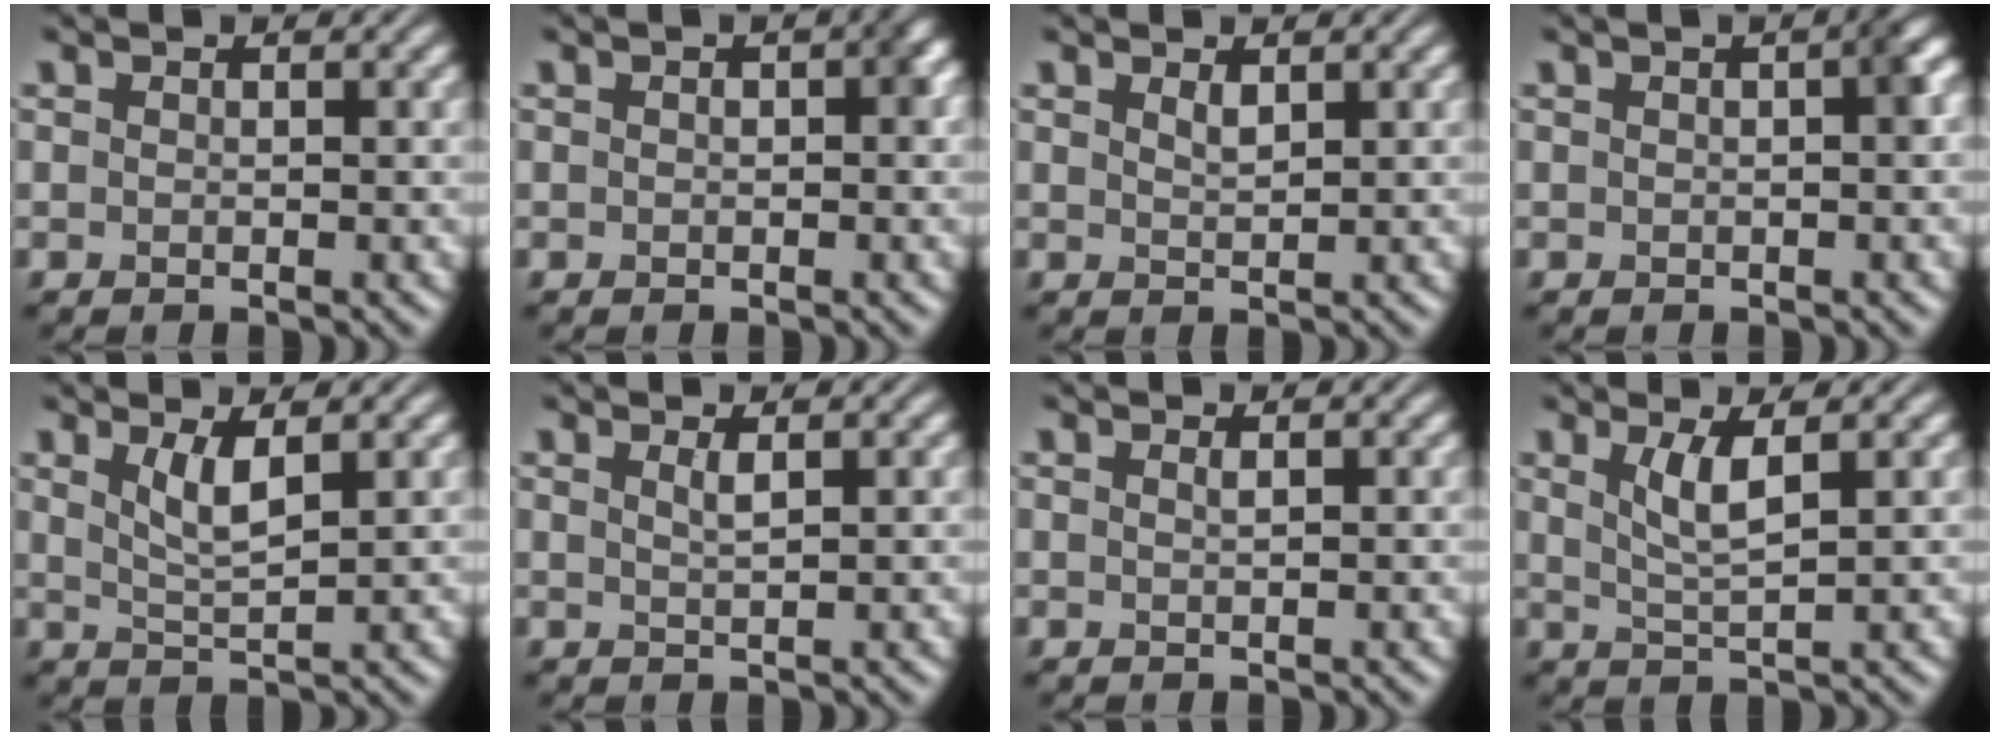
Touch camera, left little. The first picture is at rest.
{"total": 1.5, "force": [0.1, 0.7, 1.3], "torque": [-0.017, 0.003, 0.001]}
{"total": 1.0, "force": [0.8, 0.3, 0.6], "torque": [-0.014, -0.001, 0.015]}
{"total": 1.7, "force": [0.2, 0.2, 1.7], "torque": [-0.023, 0.010, 0.005]}
{"total": 2.7, "force": [1.3, 0.6, 2.2], "torque": [-0.043, -0.006, 0.027]}
{"total": 1.2, "force": [0.6, 0.3, 1.0], "torque": [-0.013, 0.000, 0.009]}
{"total": 0.6, "force": [0.3, 0.2, 0.5], "torque": [-0.006, 0.002, 0.005]}
{"total": 2.9, "force": [1.2, 0.6, 2.6], "torque": [-0.054, -0.005, 0.027]}